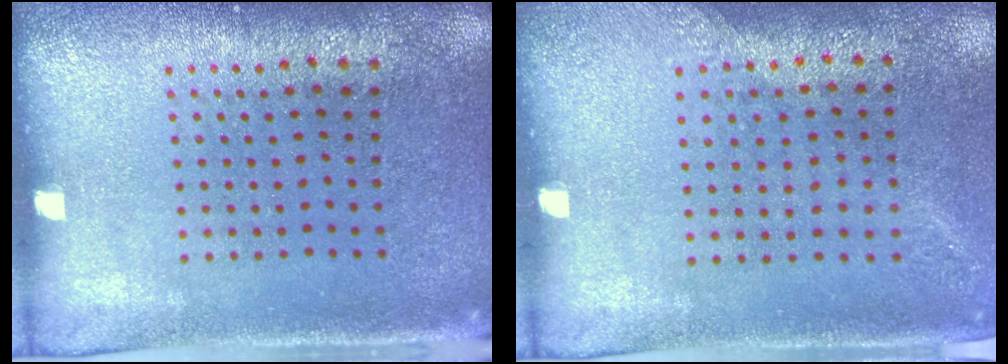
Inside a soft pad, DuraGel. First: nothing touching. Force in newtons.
{"total": 1.3, "press": 1.1, "slide": 0.8}